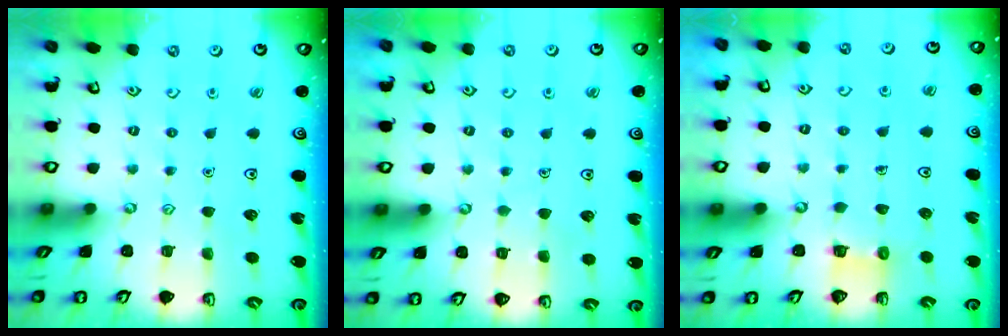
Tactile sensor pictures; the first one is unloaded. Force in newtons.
{"total": 3.3, "press": 3.3, "slide": 0.3}
{"total": 3.4, "press": 3.4, "slide": 0.2}